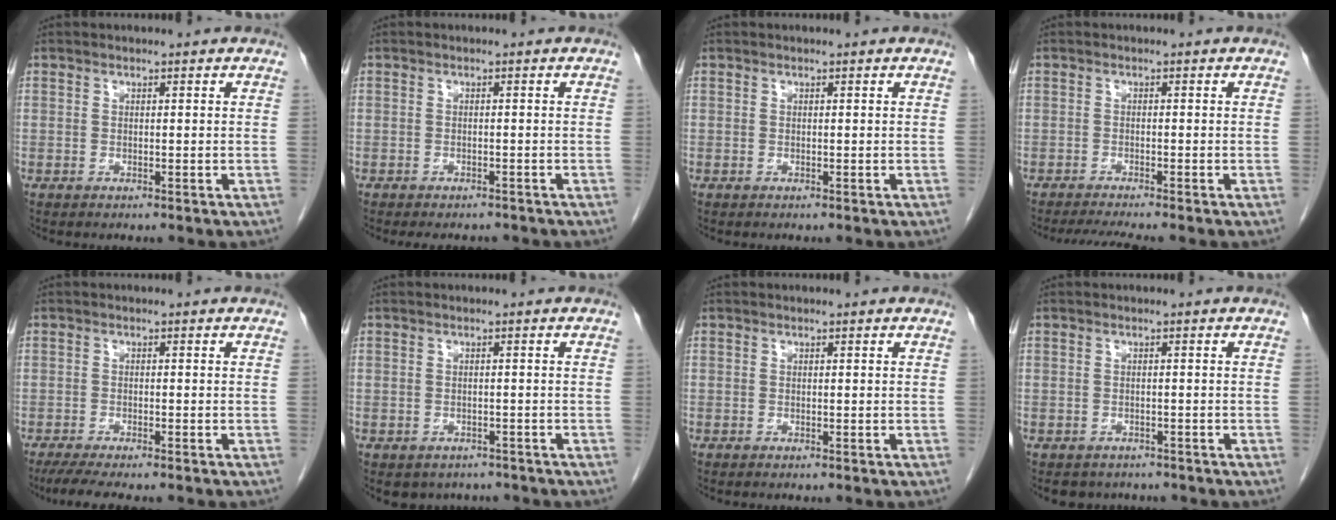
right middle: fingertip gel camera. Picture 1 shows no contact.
{"total": 5.3, "force": [-4.7, 1.8, 1.7], "torque": [-0.014, -0.003, -0.058]}
{"total": 0.0}
{"total": 4.3, "force": [-3.8, -0.7, 2.0], "torque": [-0.031, -0.013, -0.063]}
{"total": 6.6, "force": [-5.4, 0.6, 3.7], "torque": [-0.054, -0.015, -0.085]}
{"total": 4.6, "force": [-3.7, 2.6, 0.5], "torque": [0.005, 0.009, -0.045]}
{"total": 0.0}
{"total": 3.8, "force": [-3.3, 1.9, 0.3], "torque": [0.000, 0.004, -0.042]}